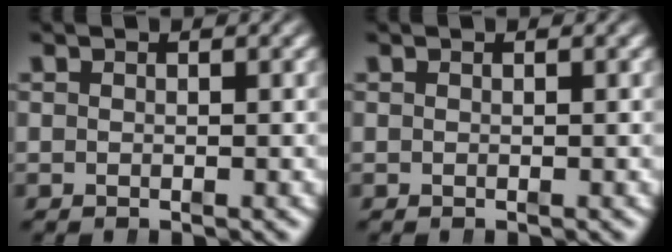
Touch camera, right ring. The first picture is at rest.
{"total": 0.0}